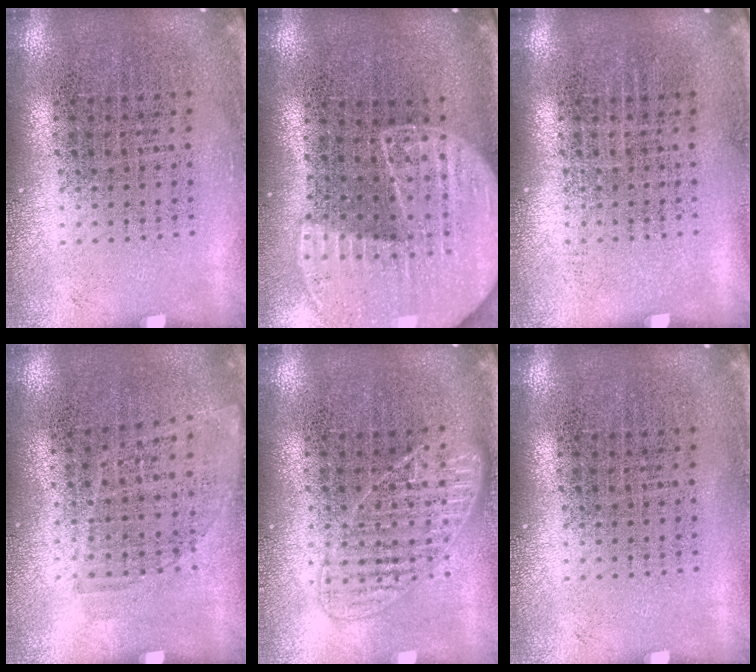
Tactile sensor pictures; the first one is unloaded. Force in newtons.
{"total": 2.1, "press": 1.9, "slide": 0.9}
{"total": 0.0}
{"total": 0.9, "press": 0.8, "slide": 0.5}
{"total": 2.3, "press": 2.2, "slide": 0.3}
{"total": 0.0}